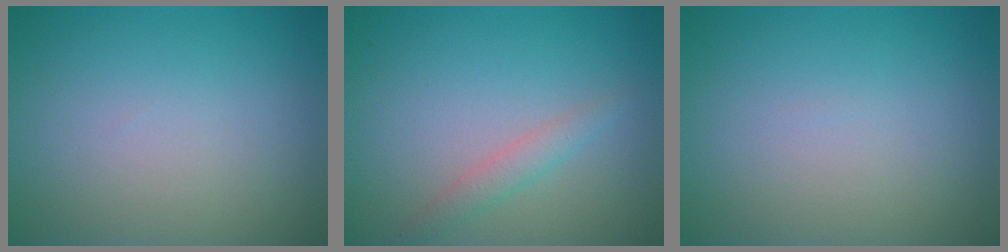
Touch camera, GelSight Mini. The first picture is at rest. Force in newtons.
{"total": 1.5, "press": 1.5, "slide": 0.1}
{"total": 0.0}